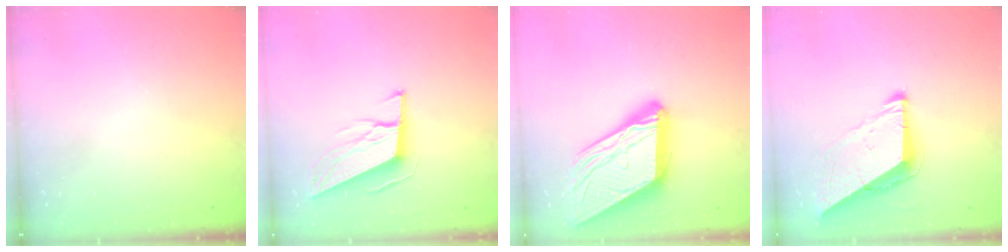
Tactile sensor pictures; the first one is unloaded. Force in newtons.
{"total": 10.3, "press": 10.0, "slide": 2.8}
{"total": 17.5, "press": 17.4, "slide": 1.8}
{"total": 10.0, "press": 9.9, "slide": 1.0}